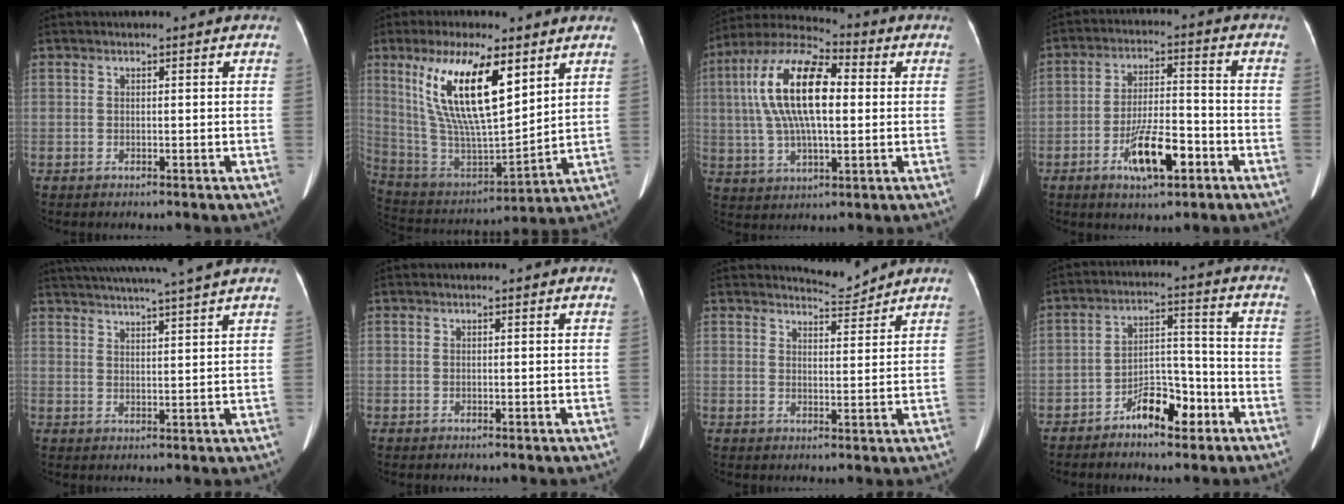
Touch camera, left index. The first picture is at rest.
{"total": 17.2, "force": [7.9, 4.4, 14.7], "torque": [-0.292, 0.003, 0.150]}
{"total": 15.7, "force": [2.1, 5.4, 14.6], "torque": [-0.299, 0.031, 0.032]}
{"total": 9.4, "force": [-4.6, 2.6, 7.8], "torque": [-0.149, 0.001, -0.076]}
{"total": 14.1, "force": [12.5, -1.0, 6.5], "torque": [-0.115, 0.010, 0.175]}
{"total": 0.0}
{"total": 3.1, "force": [3.1, -0.4, -0.5], "torque": [0.001, -0.014, 0.053]}
{"total": 7.7, "force": [-5.0, 3.2, 4.9], "torque": [-0.083, 0.025, -0.083]}